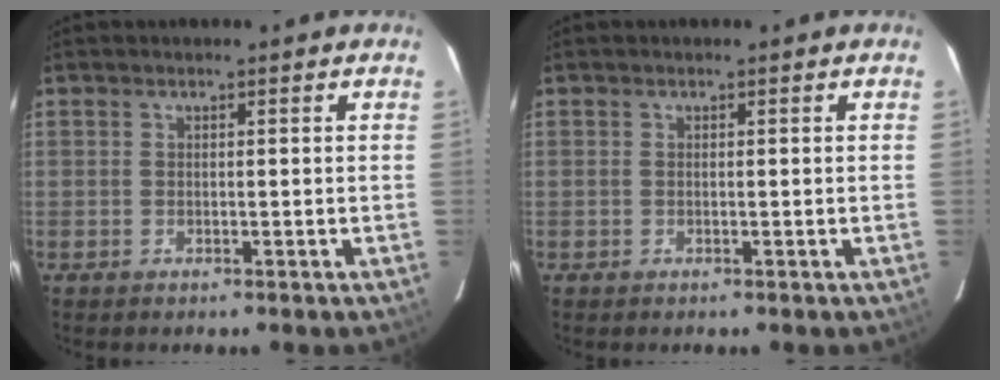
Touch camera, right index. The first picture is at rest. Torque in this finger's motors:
{"motor_torque": [-0.09, 0.00, 0.02, 0.01]}